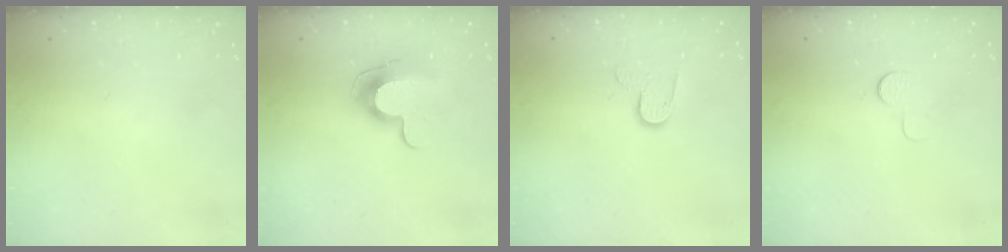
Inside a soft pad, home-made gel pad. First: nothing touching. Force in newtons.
{"total": 10.2, "press": 10.2, "slide": 0.1}
{"total": 7.2, "press": 7.2, "slide": 0.3}
{"total": 3.9, "press": 3.9, "slide": 0.3}